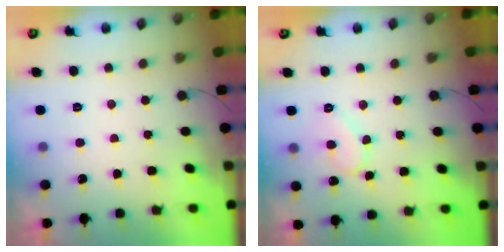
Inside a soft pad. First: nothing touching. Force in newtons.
{"total": 9.1, "press": 9.1, "slide": 0.8}